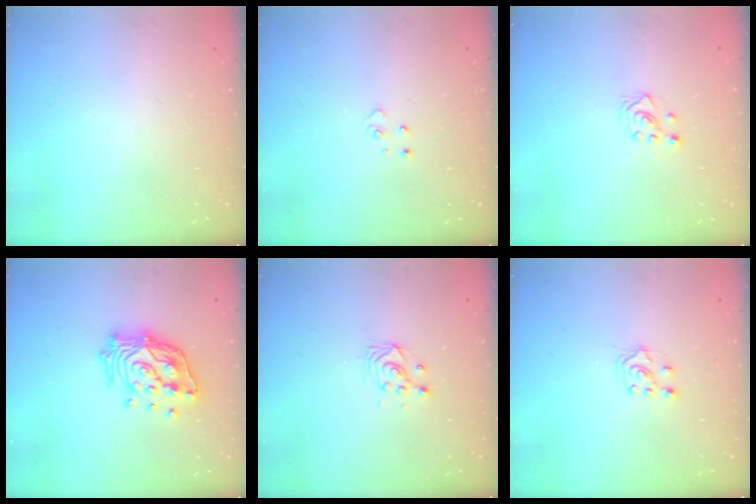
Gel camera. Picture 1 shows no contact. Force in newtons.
{"total": 3.3, "press": 3.3, "slide": 0.4}
{"total": 3.1, "press": 2.9, "slide": 1.0}
{"total": 17.1, "press": 17.0, "slide": 1.4}
{"total": 4.2, "press": 4.2, "slide": 0.4}
{"total": 6.1, "press": 6.1, "slide": 0.8}